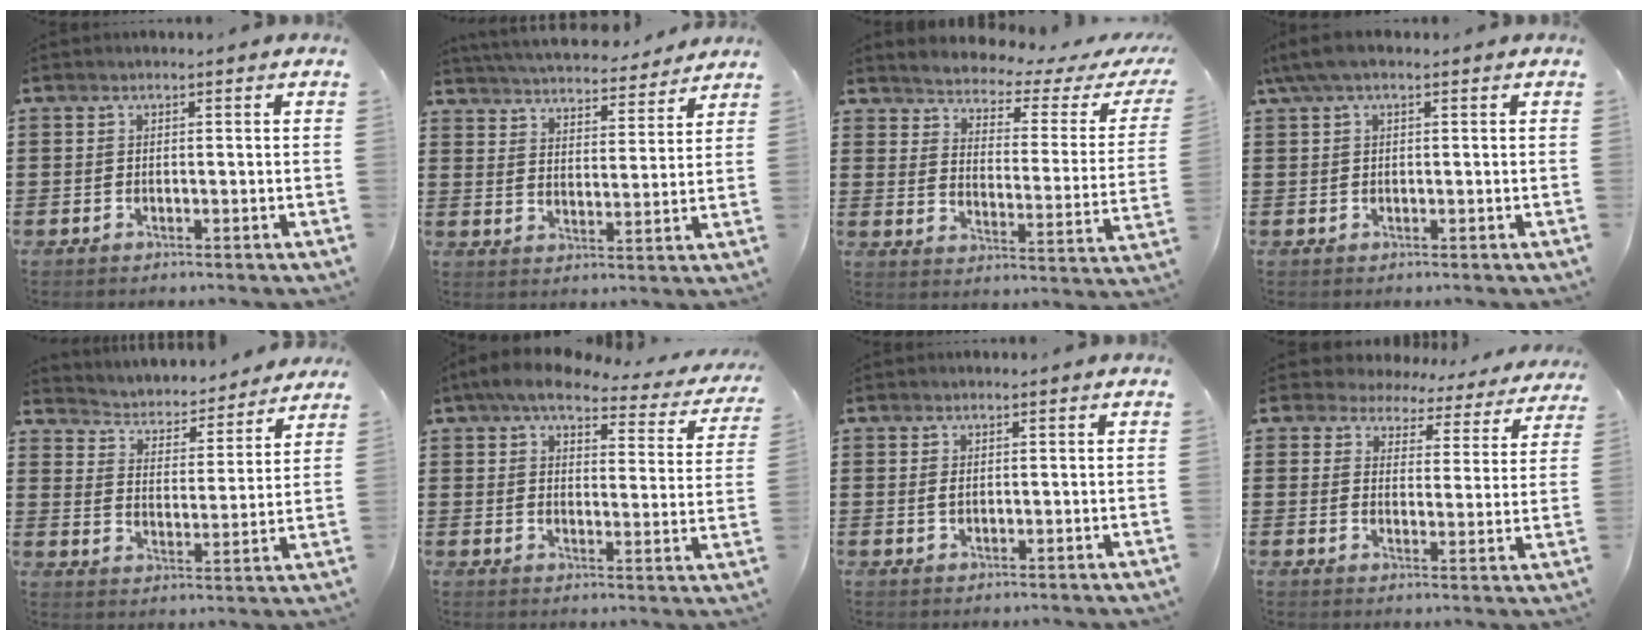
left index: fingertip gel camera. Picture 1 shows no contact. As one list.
[{"total": 4.9, "force": [4.8, 0.1, 0.5], "torque": [-0.033, -0.035, 0.081]}, {"total": 2.6, "force": [2.6, 0.2, 0.6], "torque": [-0.033, -0.028, 0.034]}, {"total": 2.6, "force": [1.0, 0.8, 2.3], "torque": [-0.052, 0.001, 0.015]}, {"total": 3.2, "force": [3.2, 0.3, -0.1], "torque": [-0.021, -0.034, 0.046]}, {"total": 6.3, "force": [5.2, 1.4, 3.3], "torque": [-0.078, -0.024, 0.087]}, {"total": 1.0, "force": [0.3, 0.4, 0.9], "torque": [-0.019, 0.004, 0.004]}, {"total": 4.5, "force": [4.3, 1.5, 0.3], "torque": [-0.033, -0.024, 0.073]}]